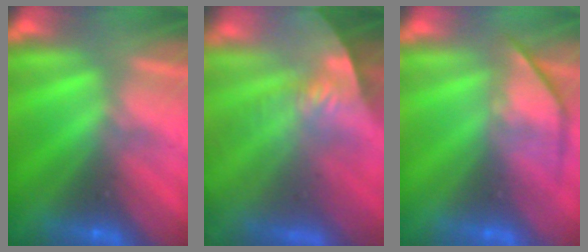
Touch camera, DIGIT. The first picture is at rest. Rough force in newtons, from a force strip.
{"total": 8.7}
{"total": 4.5}